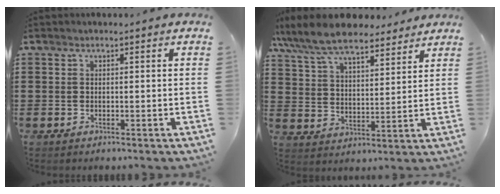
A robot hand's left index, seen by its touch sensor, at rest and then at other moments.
{"total": 9.5, "force": [8.4, 2.4, 3.9], "torque": [-0.108, -0.029, 0.153]}